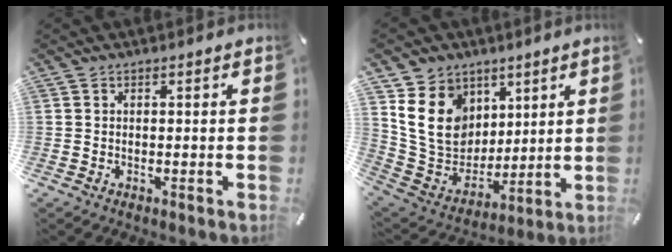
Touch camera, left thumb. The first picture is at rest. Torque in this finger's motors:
{"motor_torque": [1.53, 1.45, 1.45, -1.32, 0.12]}